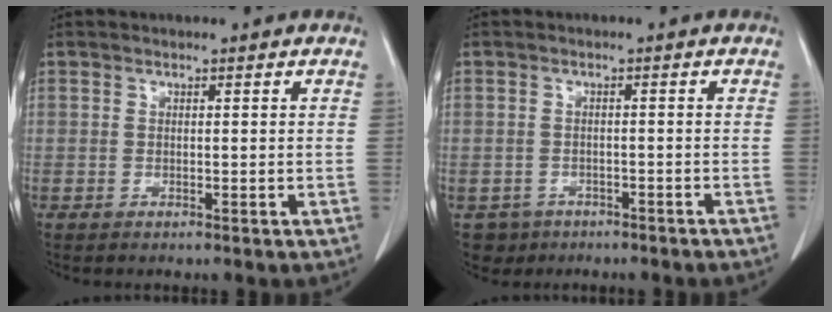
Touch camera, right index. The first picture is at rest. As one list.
[{"total": 4.0, "force": [-2.7, 3.0, 0.0], "torque": [-0.001, 0.009, -0.037]}]